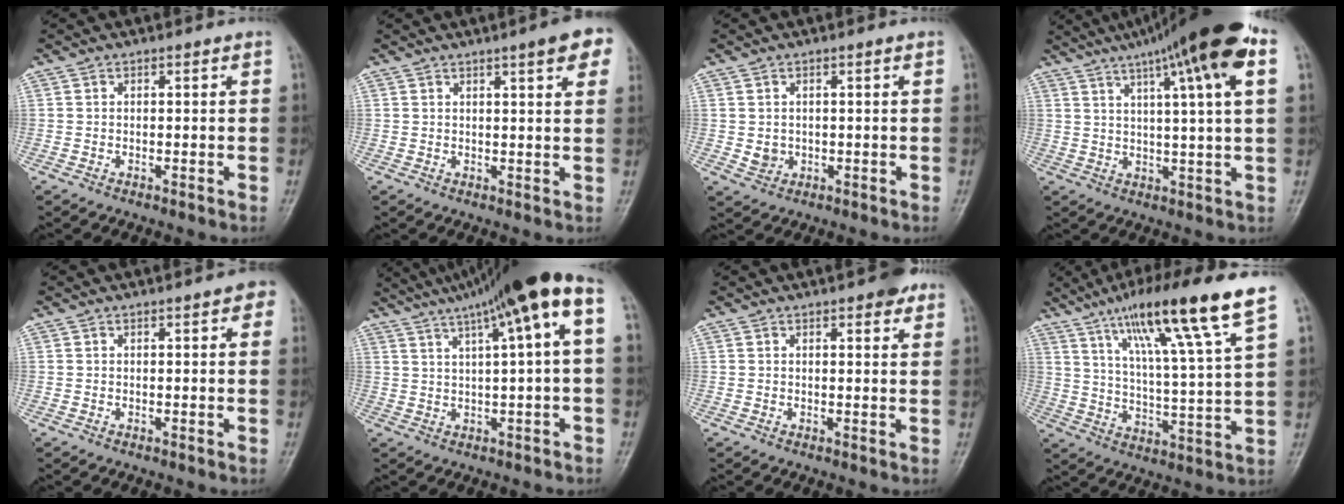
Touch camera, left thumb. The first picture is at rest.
{"total": 7.1, "force": [3.9, 1.3, 5.8], "torque": [-0.059, -0.005, 0.045]}
{"total": 2.3, "force": [0.1, 2.0, 1.0], "torque": [-0.010, -0.001, 0.007]}
{"total": 18.9, "force": [9.5, 2.1, 16.2], "torque": [-0.250, 0.010, 0.134]}
{"total": 2.8, "force": [1.2, 0.9, 2.4], "torque": [-0.019, 0.003, 0.008]}
{"total": 15.9, "force": [6.7, 1.8, 14.3], "torque": [-0.223, 0.035, 0.102]}
{"total": 4.1, "force": [2.5, 1.5, 2.8], "torque": [-0.026, -0.007, 0.027]}
{"total": 18.3, "force": [11.0, 1.7, 14.5], "torque": [-0.229, -0.040, 0.182]}